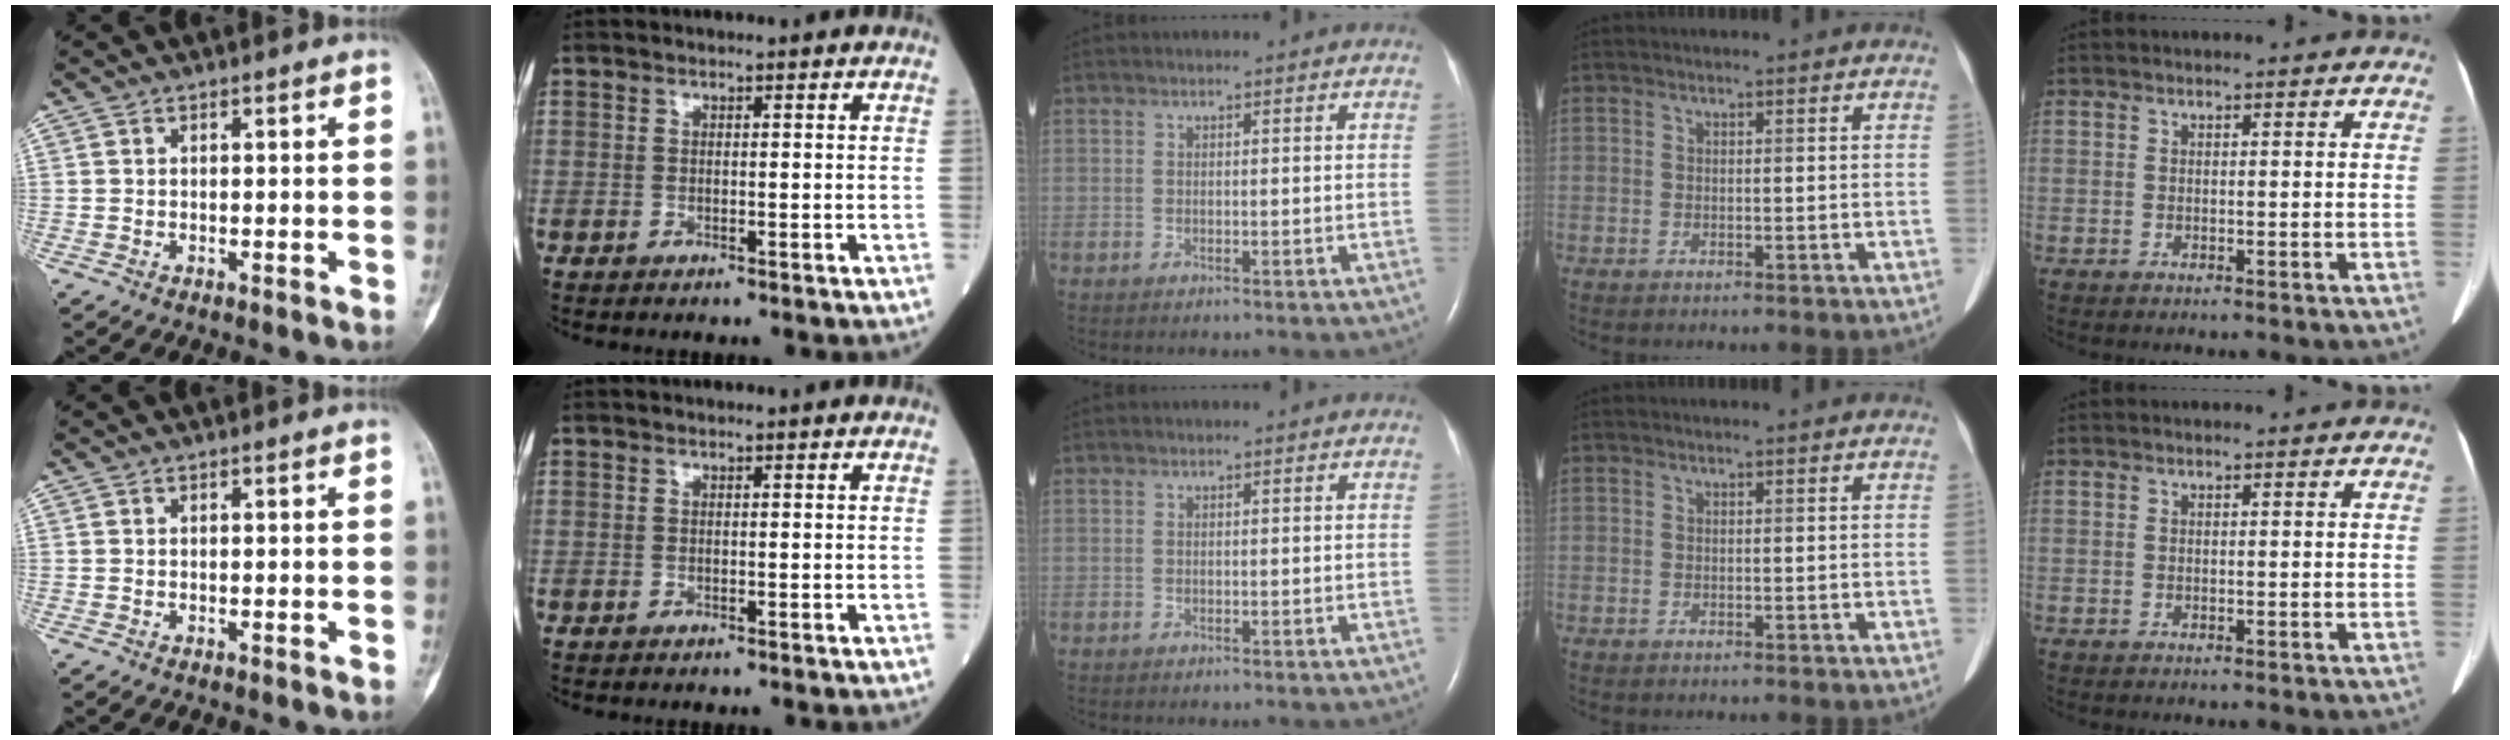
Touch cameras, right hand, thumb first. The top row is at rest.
{}